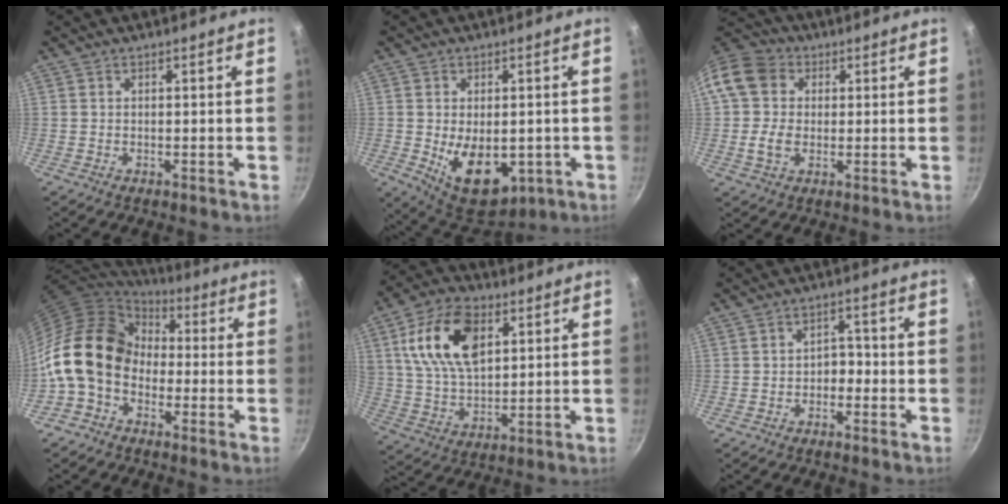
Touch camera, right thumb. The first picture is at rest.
{"total": 12.8, "force": [-2.3, 8.0, 9.8], "torque": [-0.113, -0.012, -0.010]}
{"total": 11.8, "force": [1.5, 9.7, 6.5], "torque": [-0.107, 0.016, 0.014]}
{"total": 15.9, "force": [-2.1, 12.4, 9.7], "torque": [-0.152, 0.044, -0.059]}
{"total": 16.6, "force": [5.7, 9.8, 12.2], "torque": [-0.206, -0.010, 0.107]}
{"total": 3.1, "force": [-1.2, 2.2, 1.8], "torque": [0.001, 0.020, -0.021]}